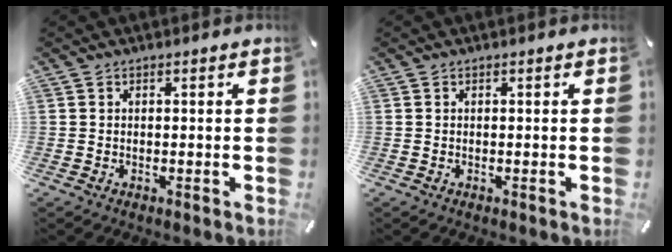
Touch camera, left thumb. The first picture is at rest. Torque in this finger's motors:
{"motor_torque": [-0.01, 0.01, -0.06, 0.06, 0.00]}